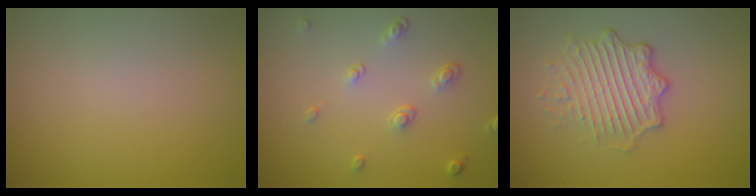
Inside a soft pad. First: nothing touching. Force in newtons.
{"total": 1.8, "press": 1.3, "slide": 1.2}
{"total": 5.0, "press": 3.6, "slide": 3.5}